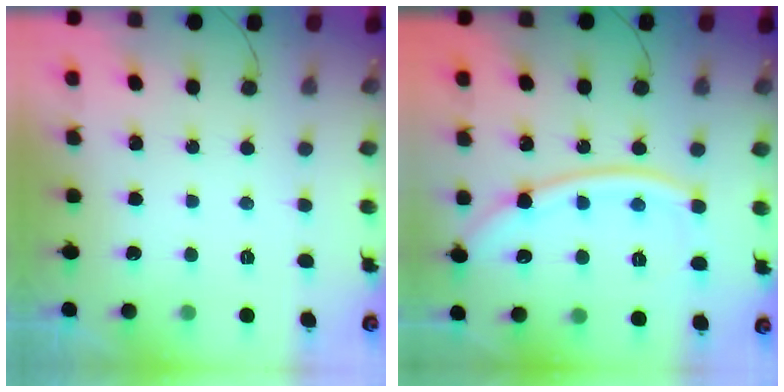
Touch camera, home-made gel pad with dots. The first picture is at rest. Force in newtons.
{"total": 13.1, "press": 13.1, "slide": 1.1}